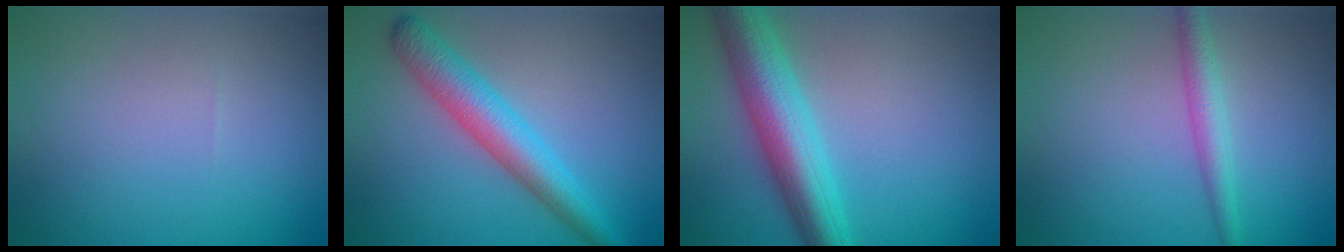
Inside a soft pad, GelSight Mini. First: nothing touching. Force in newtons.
{"total": 5.0, "press": 5.0, "slide": 0.1}
{"total": 7.4, "press": 7.4, "slide": 0.2}
{"total": 2.4, "press": 2.4, "slide": 0.0}